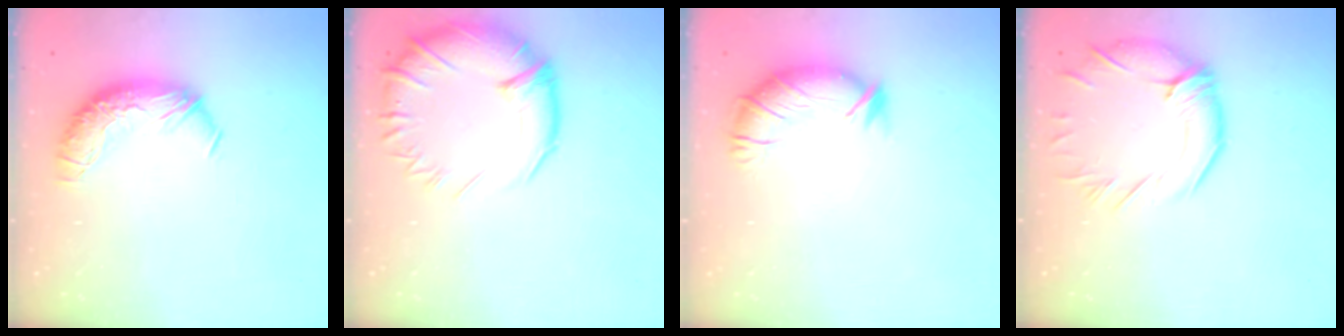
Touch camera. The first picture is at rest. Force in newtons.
{"total": 6.1, "press": 4.8, "slide": 3.7}
{"total": 2.9, "press": 2.0, "slide": 2.2}
{"total": 5.0, "press": 4.7, "slide": 1.7}